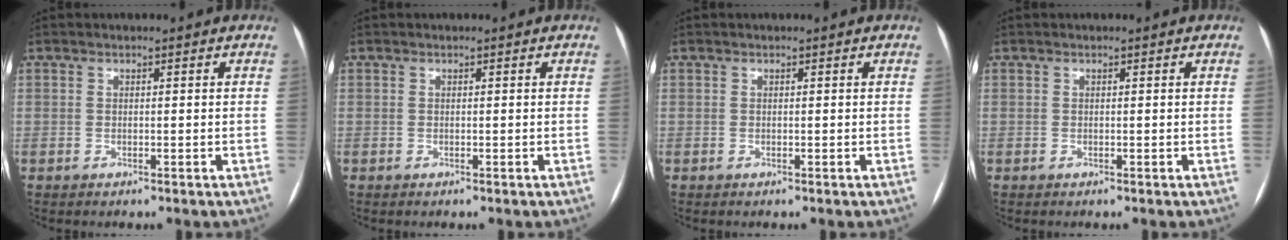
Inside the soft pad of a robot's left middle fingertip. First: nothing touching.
{"total": 0.0}
{"total": 0.0}
{"total": 0.0}